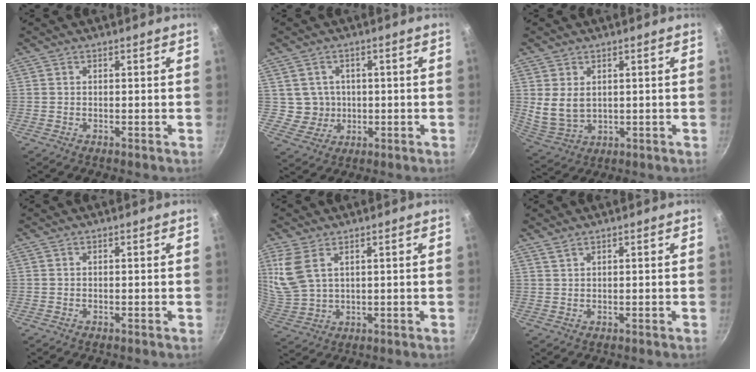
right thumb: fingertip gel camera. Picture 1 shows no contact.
{"total": 4.9, "force": [0.5, 4.8, 0.8], "torque": [0.009, 0.011, 0.016]}
{"total": 6.9, "force": [1.4, 4.8, 4.7], "torque": [-0.083, -0.018, 0.044]}
{"total": 0.0}
{"total": 8.5, "force": [3.7, 4.6, 6.0], "torque": [-0.128, -0.014, 0.087]}
{"total": 1.2, "force": [1.2, 0.2, 0.4], "torque": [-0.008, -0.006, 0.026]}